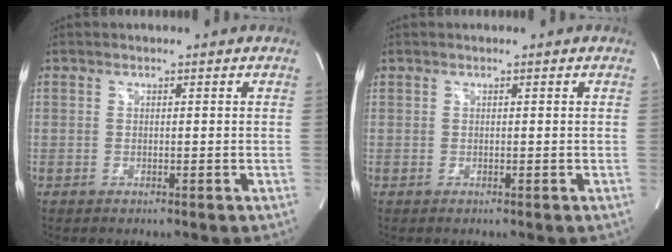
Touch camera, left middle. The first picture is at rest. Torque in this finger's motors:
{"motor_torque": [0.75, -0.74, 0.57, 0.21]}